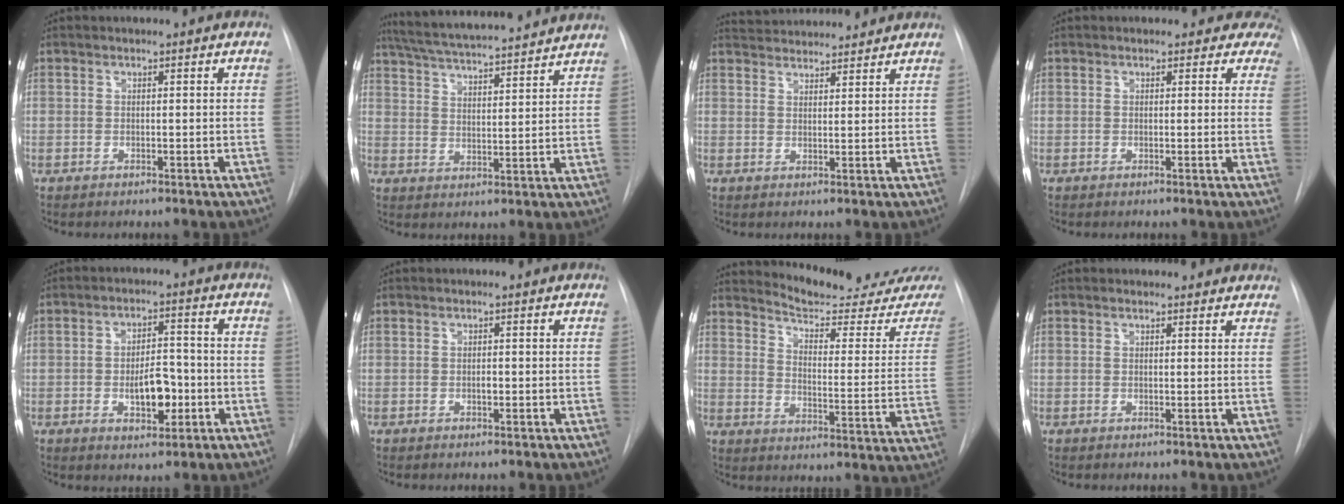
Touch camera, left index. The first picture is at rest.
{"total": 19.3, "force": [17.3, 1.6, 8.4], "torque": [-0.145, 0.023, 0.252]}
{"total": 8.0, "force": [7.8, 1.2, 1.7], "torque": [-0.030, 0.023, 0.112]}
{"total": 4.7, "force": [3.7, 2.8, 0.0], "torque": [0.037, -0.011, 0.011]}
{"total": 6.9, "force": [-2.6, 3.0, 5.6], "torque": [-0.090, 0.002, -0.032]}
{"total": 1.1, "force": [-1.0, 0.2, 0.4], "torque": [-0.009, -0.005, -0.014]}
{"total": 17.4, "force": [16.8, 0.6, 4.7], "torque": [-0.069, -0.111, 0.207]}
{"total": 3.4, "force": [3.1, 1.4, 0.4], "torque": [0.004, 0.001, 0.022]}